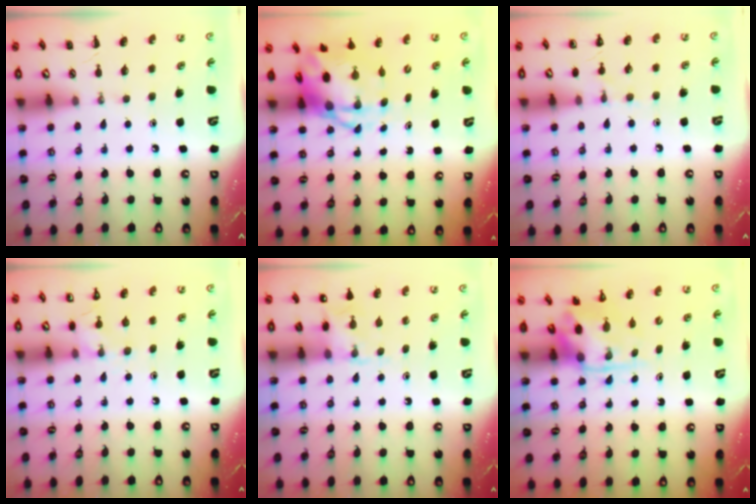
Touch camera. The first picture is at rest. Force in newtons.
{"total": 6.0, "press": 5.8, "slide": 1.7}
{"total": 6.5, "press": 6.1, "slide": 2.1}
{"total": 7.4, "press": 7.3, "slide": 1.5}
{"total": 5.5, "press": 5.3, "slide": 1.3}
{"total": 3.6, "press": 3.5, "slide": 0.8}